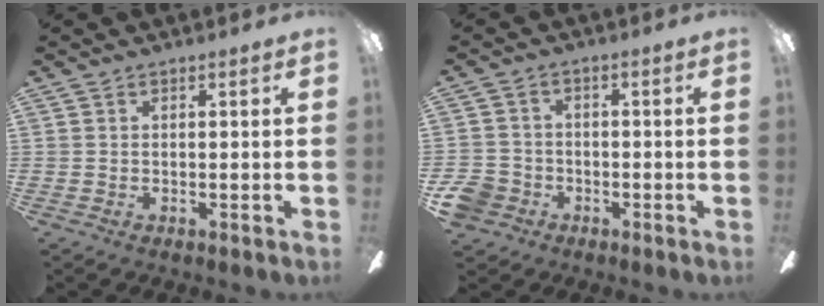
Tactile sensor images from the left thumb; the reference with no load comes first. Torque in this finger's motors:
{"motor_torque": [-0.33, 0.38, 0.08, -0.03, 0.00]}